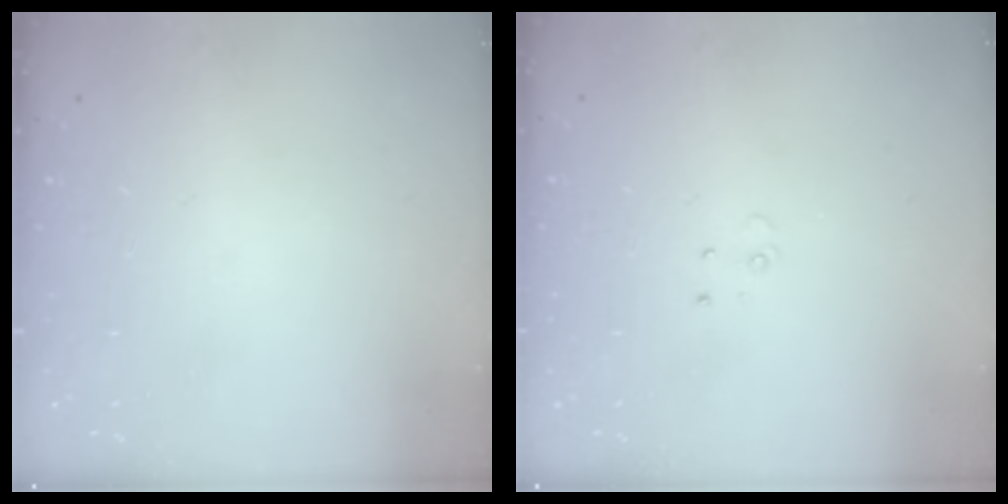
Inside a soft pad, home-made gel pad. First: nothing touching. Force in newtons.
{"total": 3.0, "press": 2.9, "slide": 0.3}